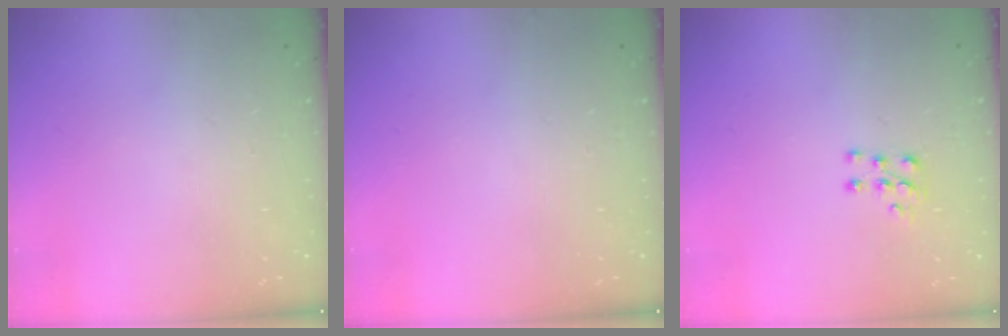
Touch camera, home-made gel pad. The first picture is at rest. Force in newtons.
{"total": 0.0}
{"total": 5.3, "press": 5.3, "slide": 0.4}